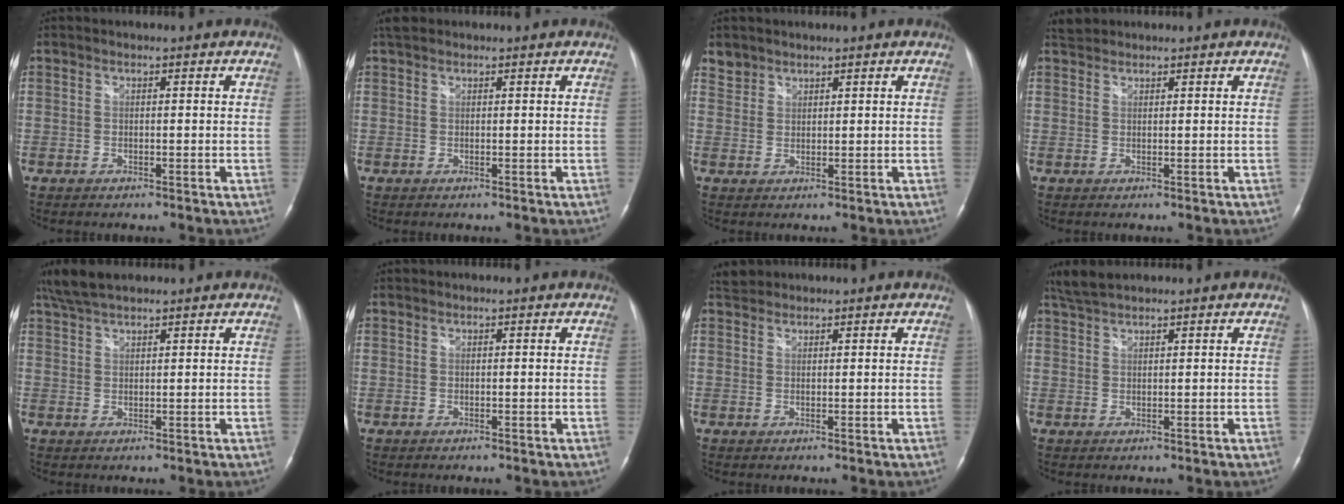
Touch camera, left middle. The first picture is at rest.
{"total": 1.7, "force": [1.5, 0.7, 0.5], "torque": [-0.017, 0.016, 0.026]}
{"total": 2.4, "force": [2.0, 1.3, -0.4], "torque": [0.013, 0.008, 0.036]}
{"total": 1.9, "force": [1.8, 0.5, -0.1], "torque": [-0.006, 0.011, 0.035]}
{"total": 5.2, "force": [4.5, 0.9, 2.5], "torque": [-0.059, 0.019, 0.088]}
{"total": 0.0}
{"total": 2.1, "force": [1.9, 0.7, -0.2], "torque": [-0.003, 0.012, 0.035]}
{"total": 3.4, "force": [3.1, 0.2, 1.3], "torque": [-0.036, 0.013, 0.065]}